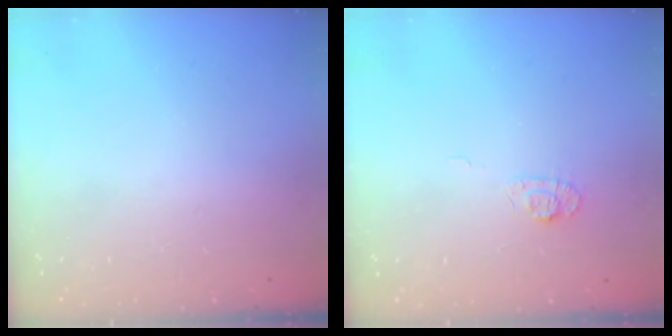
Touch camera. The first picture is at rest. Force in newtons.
{"total": 5.6, "press": 5.6, "slide": 0.7}